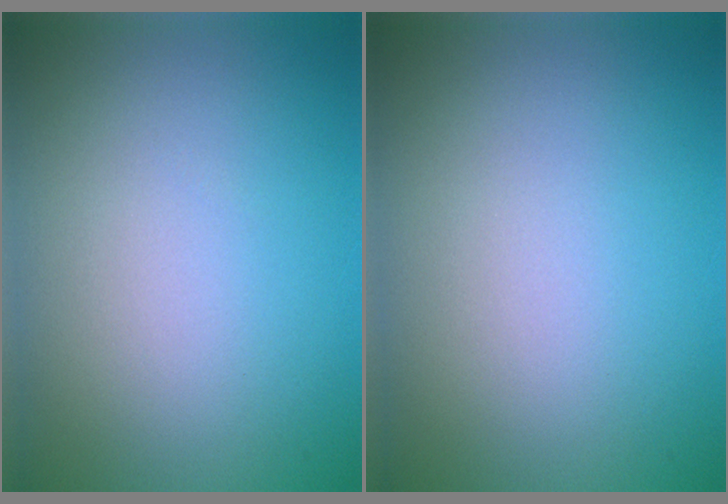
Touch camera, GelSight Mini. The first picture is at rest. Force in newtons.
{"total": 0.0}